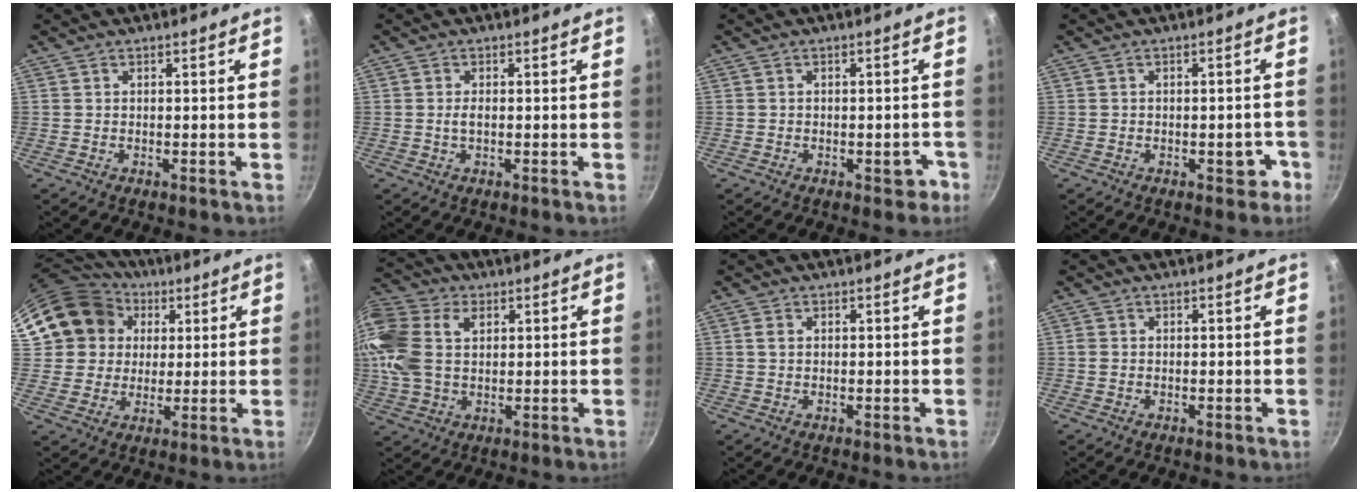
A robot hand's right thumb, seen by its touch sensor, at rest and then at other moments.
{"total": 1.6, "force": [-0.1, 0.7, 1.4], "torque": [-0.028, 0.003, -0.003]}
{"total": 3.1, "force": [-1.5, 1.9, 2.0], "torque": [0.001, 0.026, -0.009]}
{"total": 3.6, "force": [-1.6, 2.1, 2.4], "torque": [0.001, 0.026, -0.014]}
{"total": 15.1, "force": [5.0, 13.3, 5.2], "torque": [-0.077, 0.023, 0.088]}
{"total": 19.7, "force": [4.7, 13.8, 13.2], "torque": [-0.308, 0.027, 0.080]}
{"total": 1.3, "force": [0.3, 0.9, 0.9], "torque": [-0.016, 0.002, 0.004]}
{"total": 0.9, "force": [-0.1, 0.8, 0.4], "torque": [-0.008, 0.003, -0.003]}